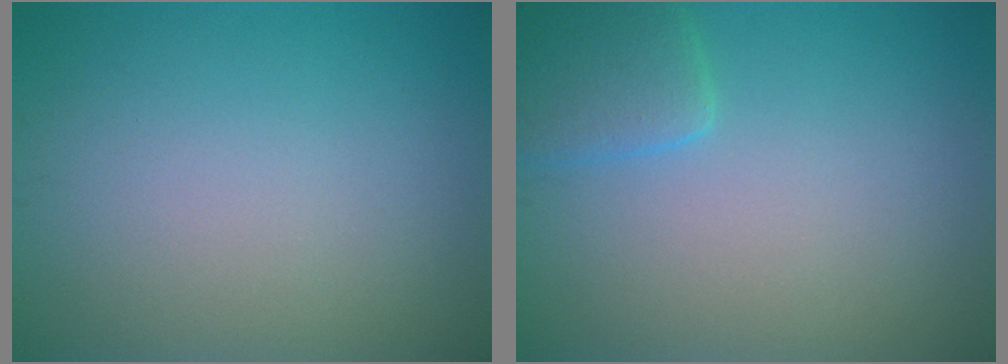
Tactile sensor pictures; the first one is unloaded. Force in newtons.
{"total": 2.6, "press": 2.6, "slide": 0.2}